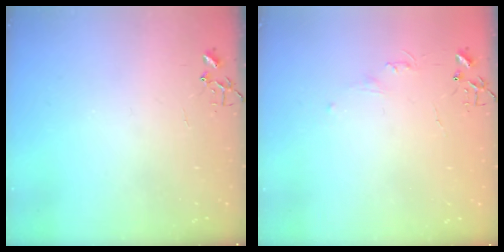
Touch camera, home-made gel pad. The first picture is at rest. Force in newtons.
{"total": 4.0, "press": 3.9, "slide": 0.6}